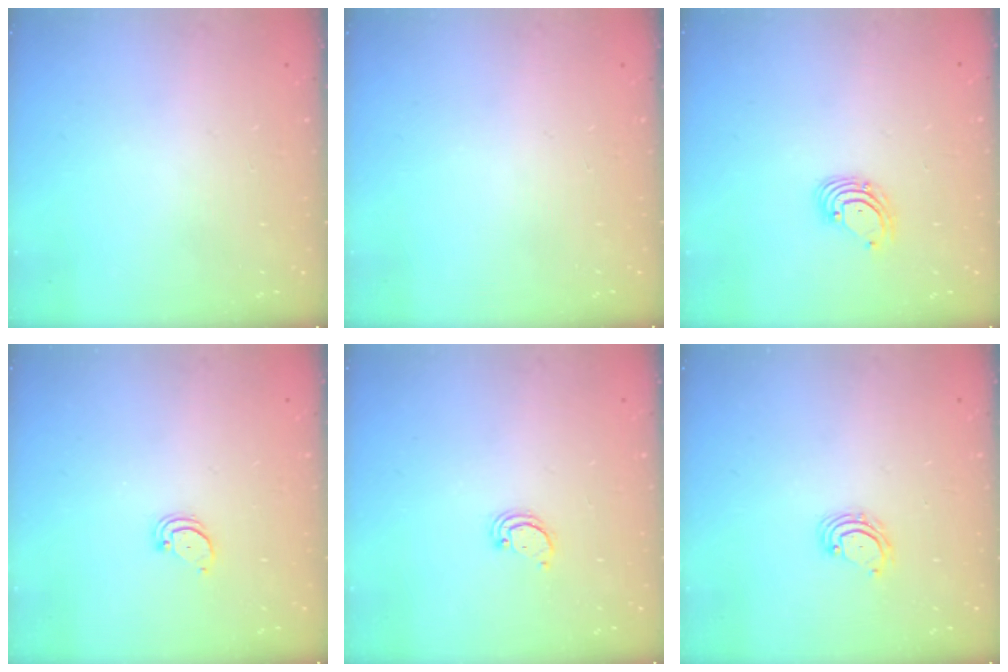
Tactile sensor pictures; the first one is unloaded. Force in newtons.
{"total": 0.0}
{"total": 2.6, "press": 2.6, "slide": 0.1}
{"total": 2.0, "press": 2.0, "slide": 0.2}
{"total": 2.2, "press": 2.2, "slide": 0.2}
{"total": 4.2, "press": 4.2, "slide": 0.5}